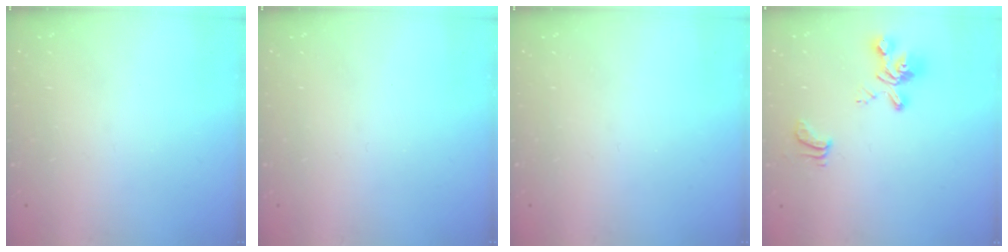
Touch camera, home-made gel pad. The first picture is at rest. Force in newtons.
{"total": 0.0}
{"total": 0.0}
{"total": 6.4, "press": 6.3, "slide": 1.2}